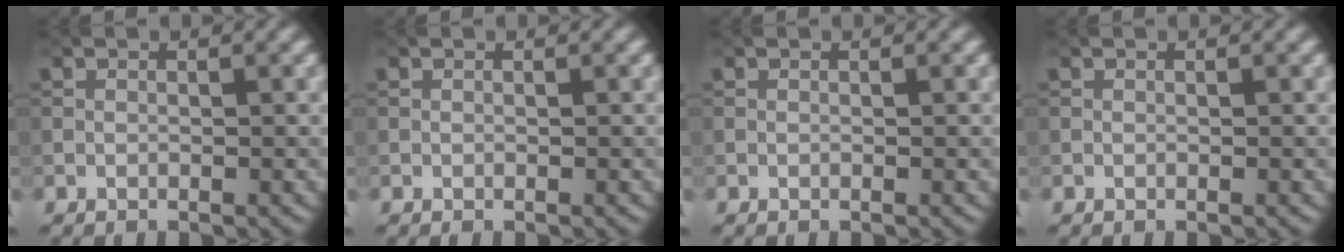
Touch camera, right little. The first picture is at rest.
{"total": 0.0}
{"total": 0.0}
{"total": 0.0}